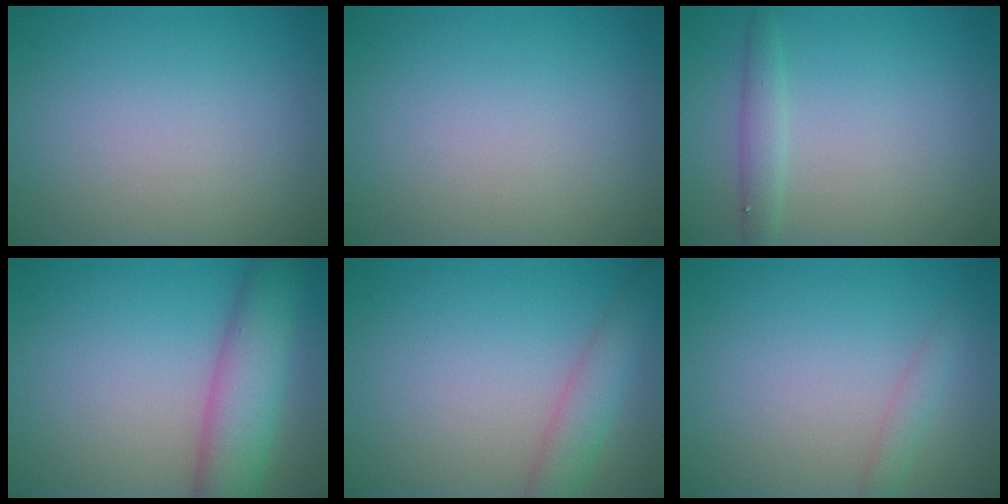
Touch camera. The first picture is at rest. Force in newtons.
{"total": 0.0}
{"total": 1.6, "press": 1.6, "slide": 0.0}
{"total": 6.4, "press": 6.4, "slide": 0.3}
{"total": 3.0, "press": 3.0, "slide": 0.1}
{"total": 1.2, "press": 1.2, "slide": 0.2}